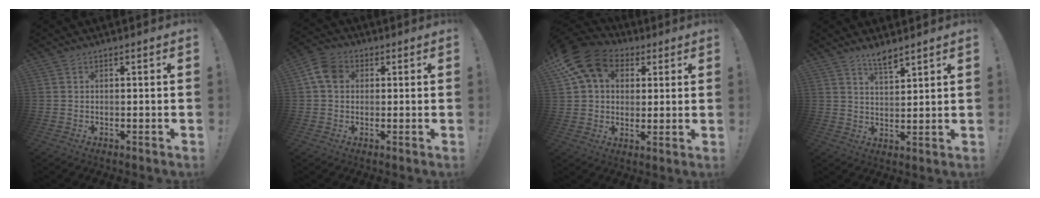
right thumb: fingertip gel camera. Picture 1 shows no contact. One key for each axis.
{"total": 7.6, "fx": 1.7, "fy": 5.8, "fz": 4.6, "tx": -0.084, "ty": 0.010, "tz": 0.037}
{"total": 16.1, "fx": 6.8, "fy": 11.8, "fz": 8.7, "tx": -0.154, "ty": -0.019, "tz": 0.132}
{"total": 5.6, "fx": 4.8, "fy": 1.3, "fz": 2.5, "tx": -0.038, "ty": -0.033, "tz": 0.083}